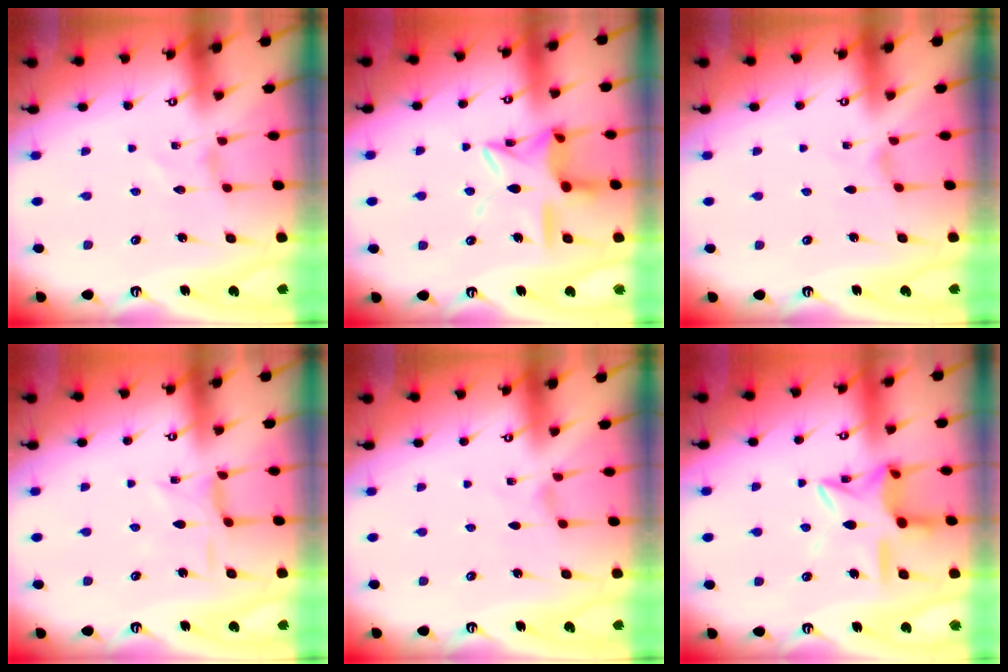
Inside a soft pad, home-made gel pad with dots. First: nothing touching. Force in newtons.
{"total": 15.5, "press": 15.4, "slide": 1.4}
{"total": 0.8, "press": 0.8, "slide": 0.2}
{"total": 1.7, "press": 1.7, "slide": 0.3}
{"total": 0.0}
{"total": 14.4, "press": 14.3, "slide": 1.1}